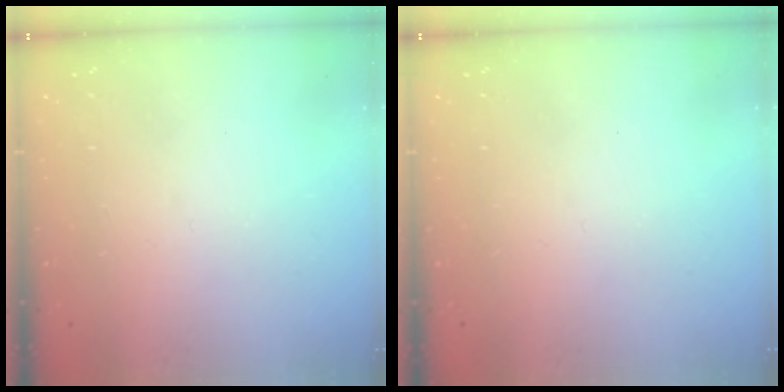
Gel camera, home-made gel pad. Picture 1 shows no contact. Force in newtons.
{"total": 0.0}